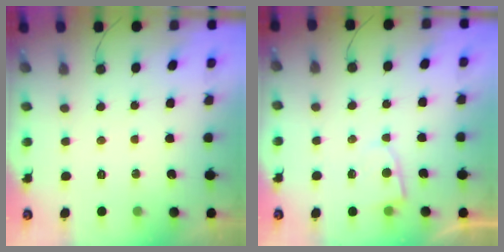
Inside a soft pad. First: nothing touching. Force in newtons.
{"total": 3.6, "press": 3.6, "slide": 0.4}